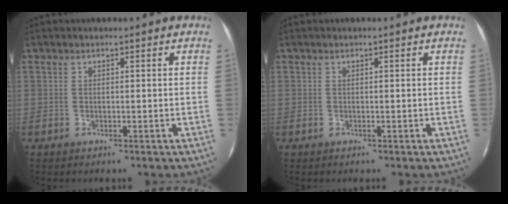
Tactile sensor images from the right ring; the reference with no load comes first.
{"total": 0.0}